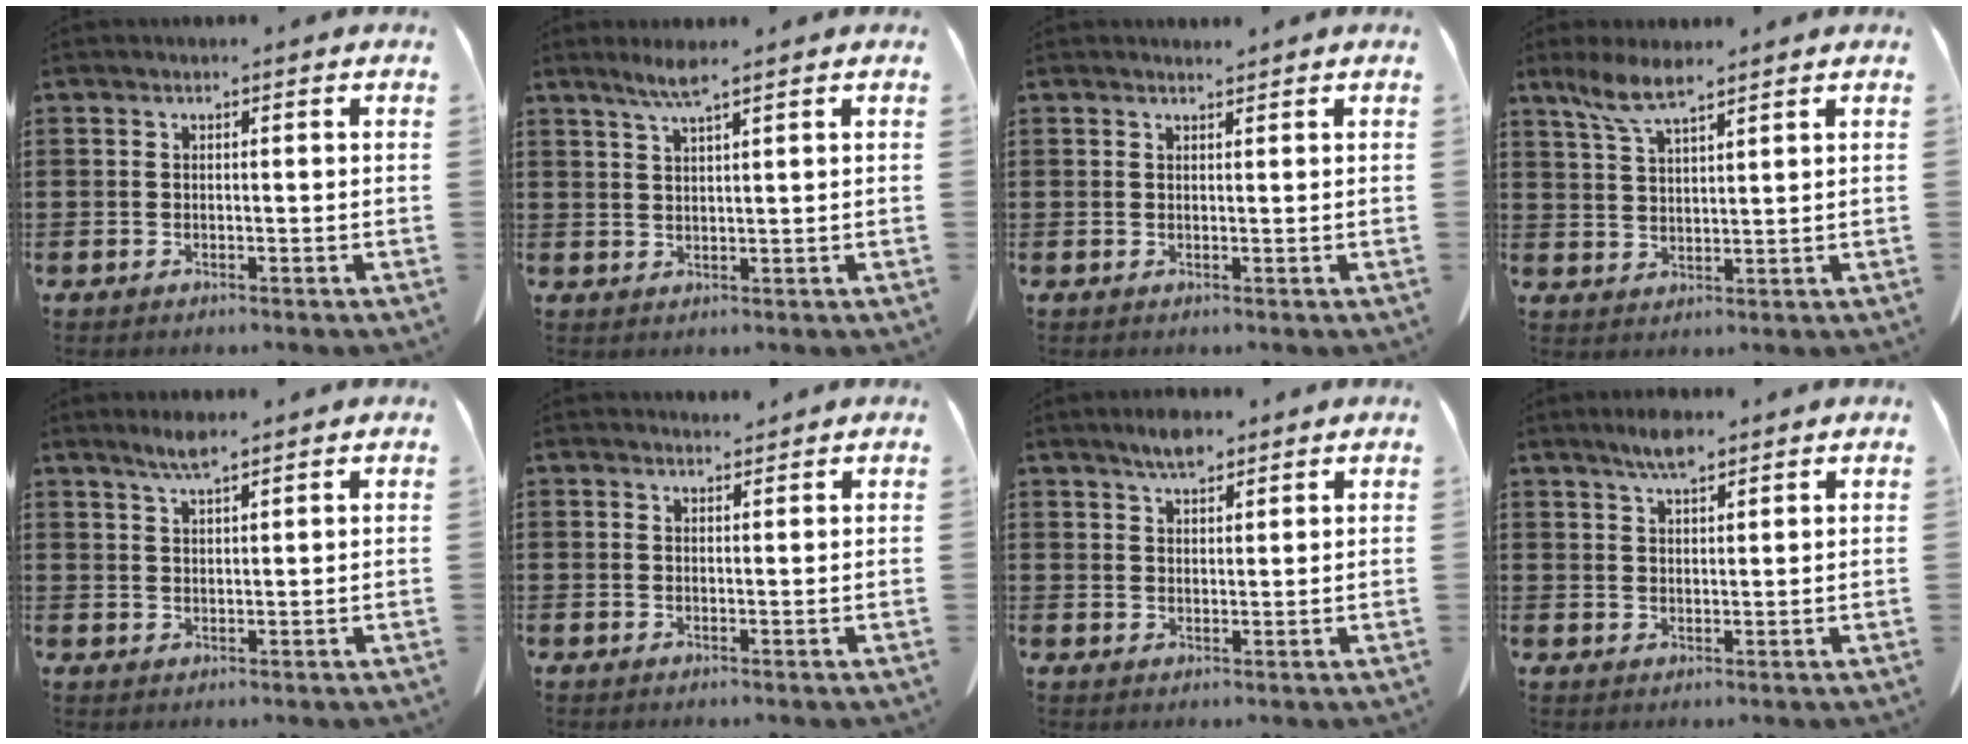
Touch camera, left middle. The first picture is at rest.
{"total": 3.4, "force": [2.4, 0.1, 2.4], "torque": [-0.053, 0.002, 0.042]}
{"total": 0.8, "force": [0.8, 0.0, 0.2], "torque": [-0.006, -0.001, 0.017]}
{"total": 5.4, "force": [3.8, 0.9, 3.7], "torque": [-0.082, -0.004, 0.068]}
{"total": 2.9, "force": [2.3, 0.3, 1.7], "torque": [-0.038, 0.002, 0.041]}
{"total": 1.2, "force": [1.2, 0.1, 0.2], "torque": [-0.007, 0.000, 0.024]}
{"total": 3.4, "force": [2.9, 1.0, 1.5], "torque": [-0.035, -0.001, 0.052]}
{"total": 3.8, "force": [3.0, 0.9, 2.2], "torque": [-0.049, 0.000, 0.053]}